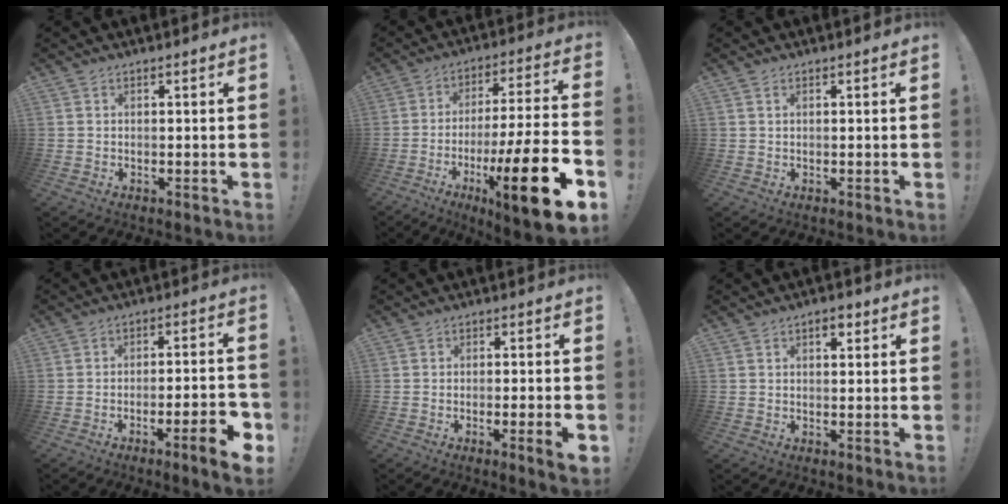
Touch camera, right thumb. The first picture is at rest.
{"total": 21.9, "force": [-9.3, 3.4, 19.5], "torque": [-0.322, 0.048, -0.147]}
{"total": 0.7, "force": [0.3, 0.2, 0.5], "torque": [-0.019, 0.004, 0.008]}
{"total": 9.3, "force": [-4.7, 1.2, 7.9], "torque": [-0.116, 0.019, -0.073]}
{"total": 5.3, "force": [-1.8, 0.1, 5.0], "torque": [-0.081, 0.001, -0.024]}
{"total": 3.0, "force": [1.5, 1.6, 2.0], "torque": [-0.026, 0.001, 0.023]}